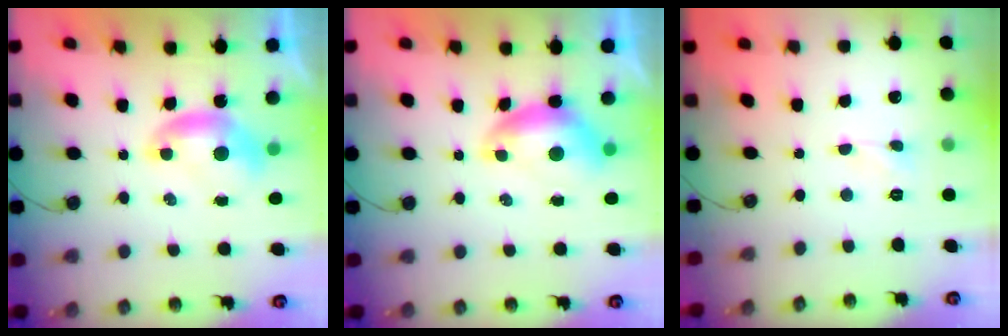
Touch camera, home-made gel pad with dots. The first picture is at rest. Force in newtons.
{"total": 0.0}
{"total": 0.6, "press": 0.5, "slide": 0.3}